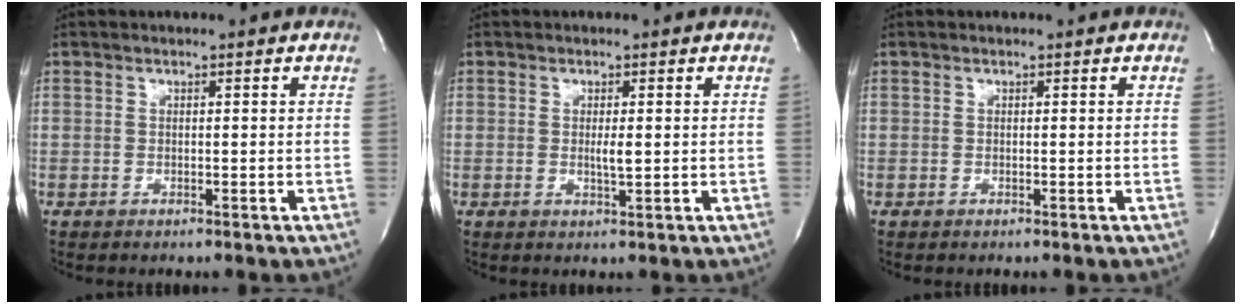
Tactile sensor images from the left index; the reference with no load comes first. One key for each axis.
{"total": 1.9, "fx": 0.0, "fy": 0.2, "fz": 1.9, "tx": -0.037, "ty": -0.005, "tz": 0.001}
{"total": 0.0}